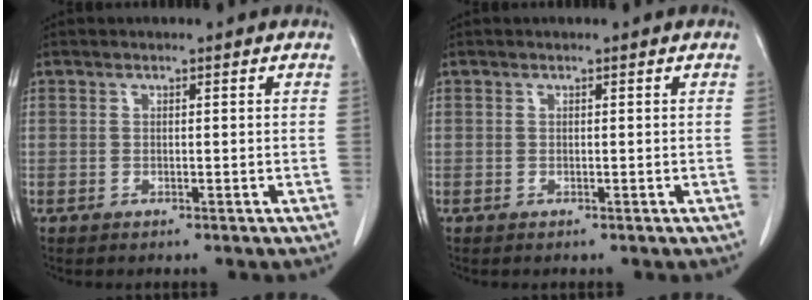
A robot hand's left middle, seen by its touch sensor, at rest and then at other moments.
{"total": 0.0}